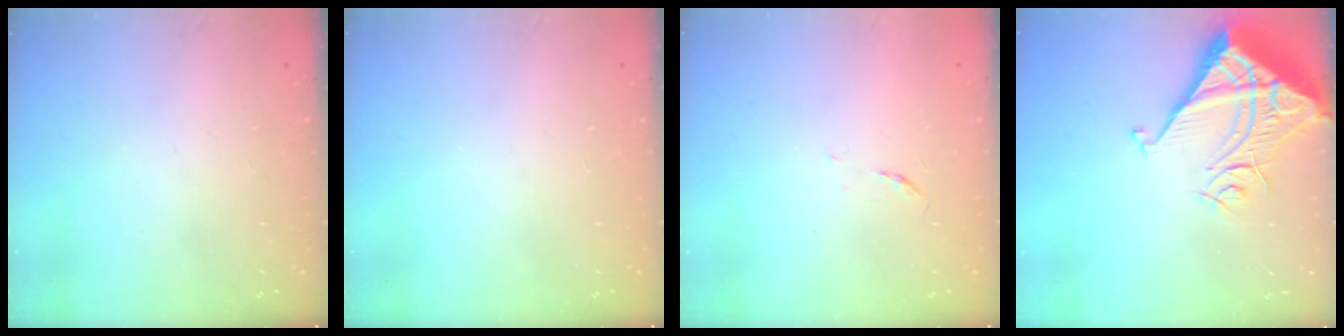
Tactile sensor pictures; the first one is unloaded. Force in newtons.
{"total": 0.0}
{"total": 3.1, "press": 3.0, "slide": 0.5}
{"total": 10.3, "press": 10.3, "slide": 1.3}